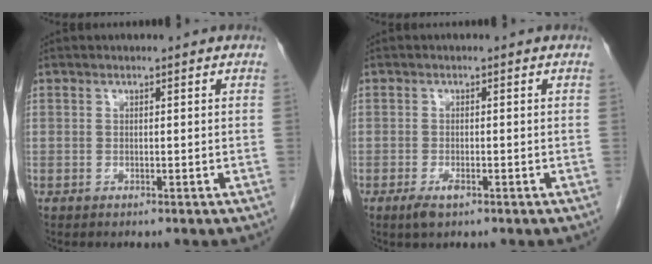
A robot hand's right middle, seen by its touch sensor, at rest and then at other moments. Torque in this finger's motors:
{"motor_torque": [0.52, -0.31, 0.01, 0.01]}